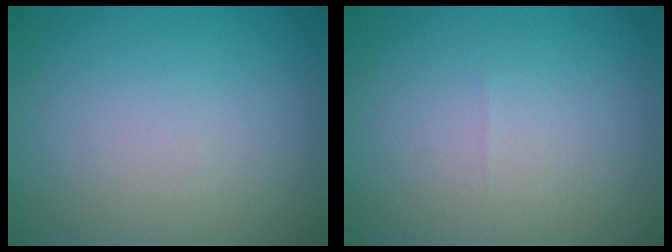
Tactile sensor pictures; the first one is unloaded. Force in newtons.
{"total": 0.0}